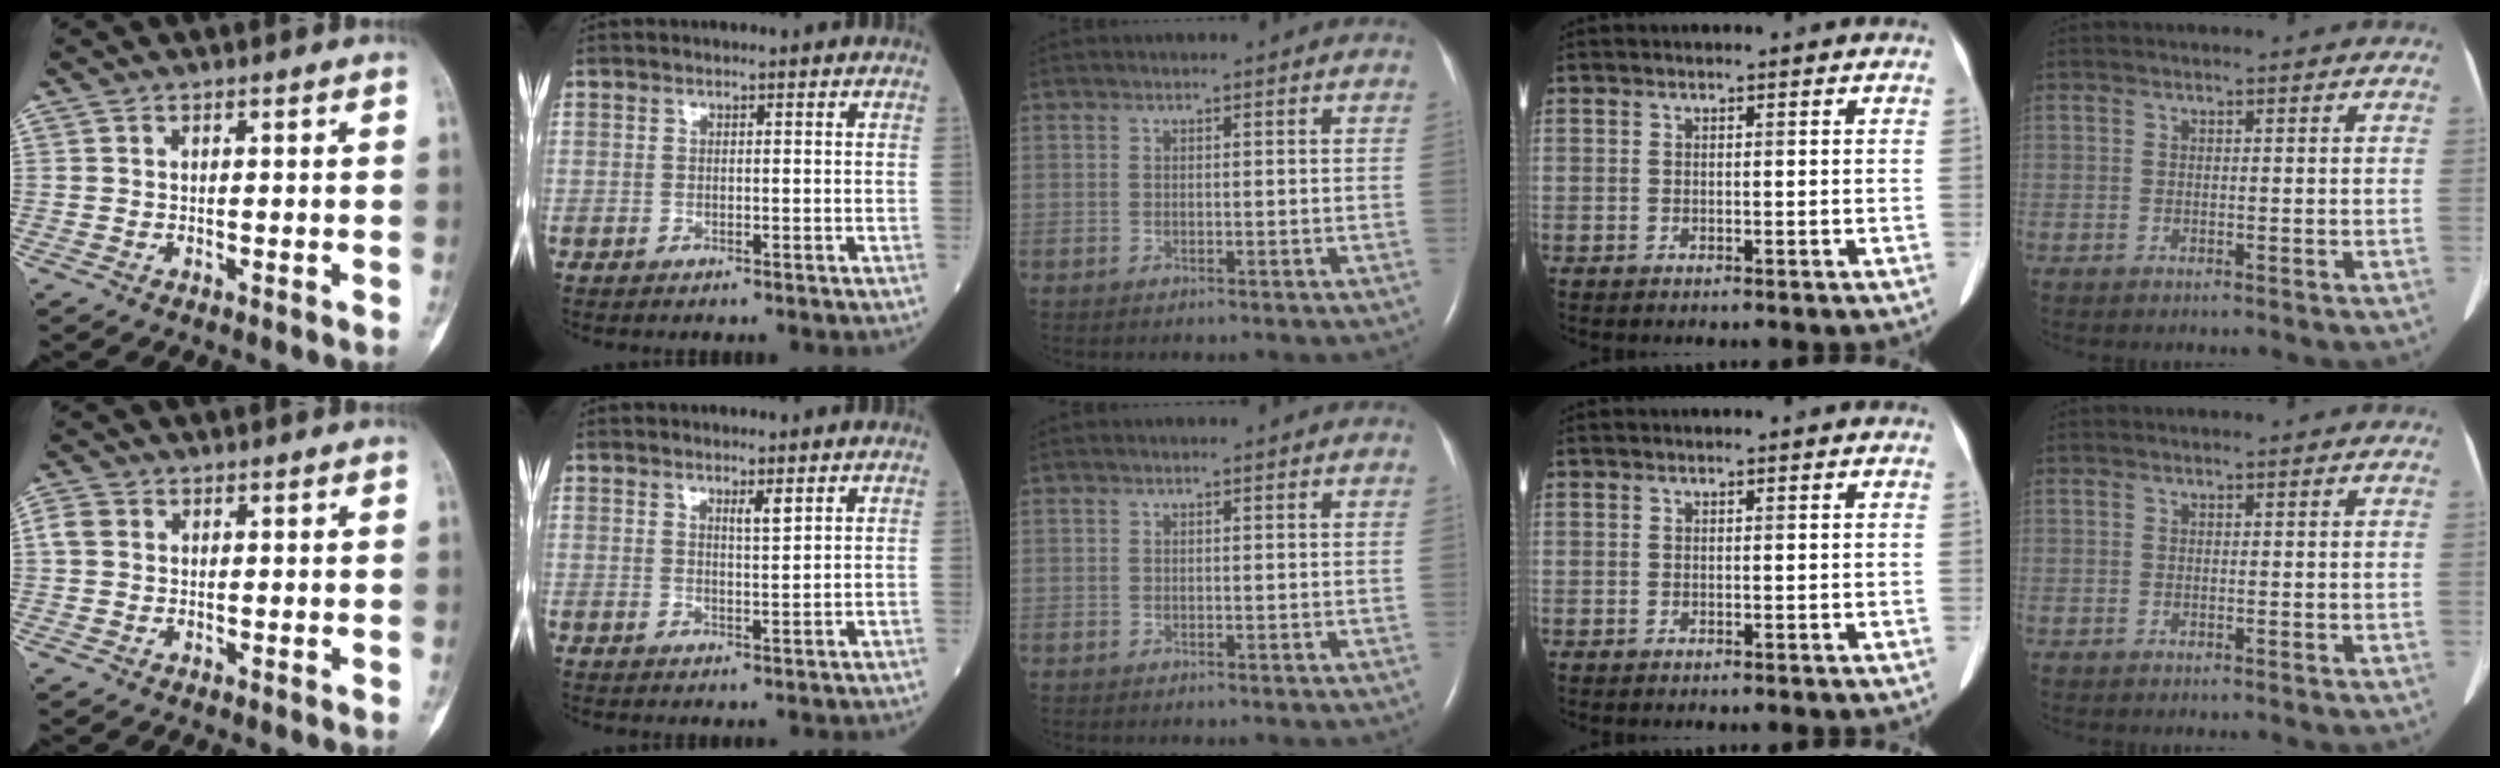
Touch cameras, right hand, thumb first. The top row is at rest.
{"thumb": {"total": 2.4, "force": [0.3, 2.0, 1.2], "torque": [-0.027, 0.007, 0.004]}, "index": {"total": 1.0, "force": [0.7, -0.1, 0.7], "torque": [-0.014, -0.006, 0.013]}}